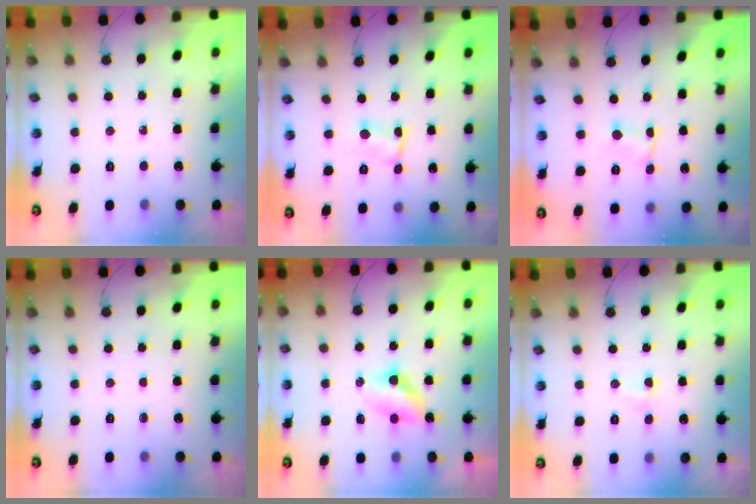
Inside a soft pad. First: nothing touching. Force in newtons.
{"total": 1.4, "press": 1.3, "slide": 0.4}
{"total": 0.6, "press": 0.6, "slide": 0.1}
{"total": 0.0}
{"total": 6.1, "press": 4.8, "slide": 3.7}
{"total": 2.8, "press": 2.8, "slide": 0.6}